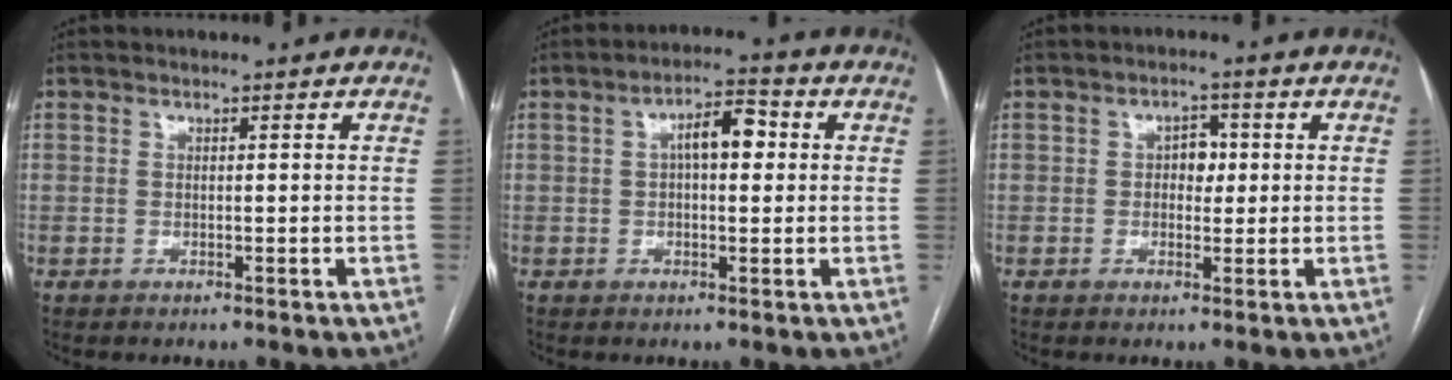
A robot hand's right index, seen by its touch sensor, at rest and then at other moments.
{"total": 5.8, "force": [1.0, 2.2, 5.3], "torque": [-0.088, 0.022, 0.014]}
{"total": 2.9, "force": [0.3, 1.9, 2.2], "torque": [-0.027, 0.009, 0.004]}